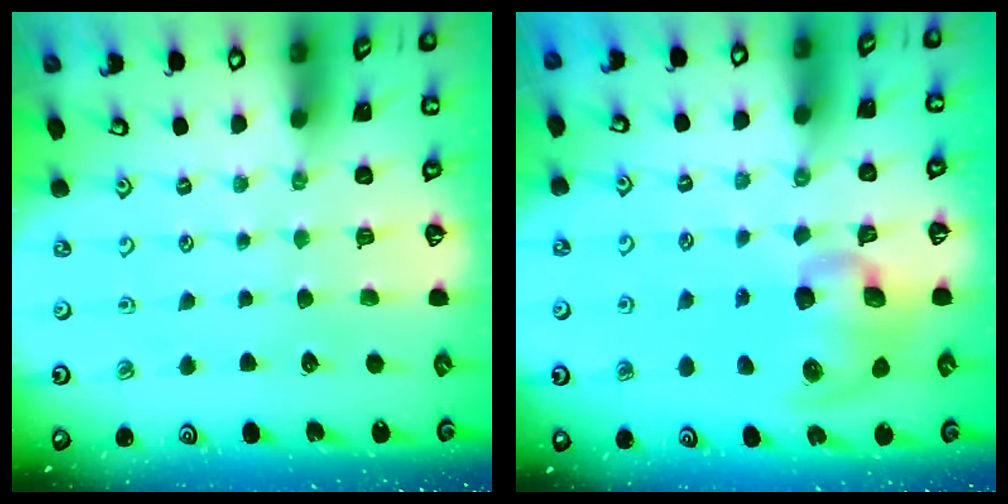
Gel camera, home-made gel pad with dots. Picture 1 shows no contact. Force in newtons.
{"total": 11.1, "press": 11.0, "slide": 1.9}